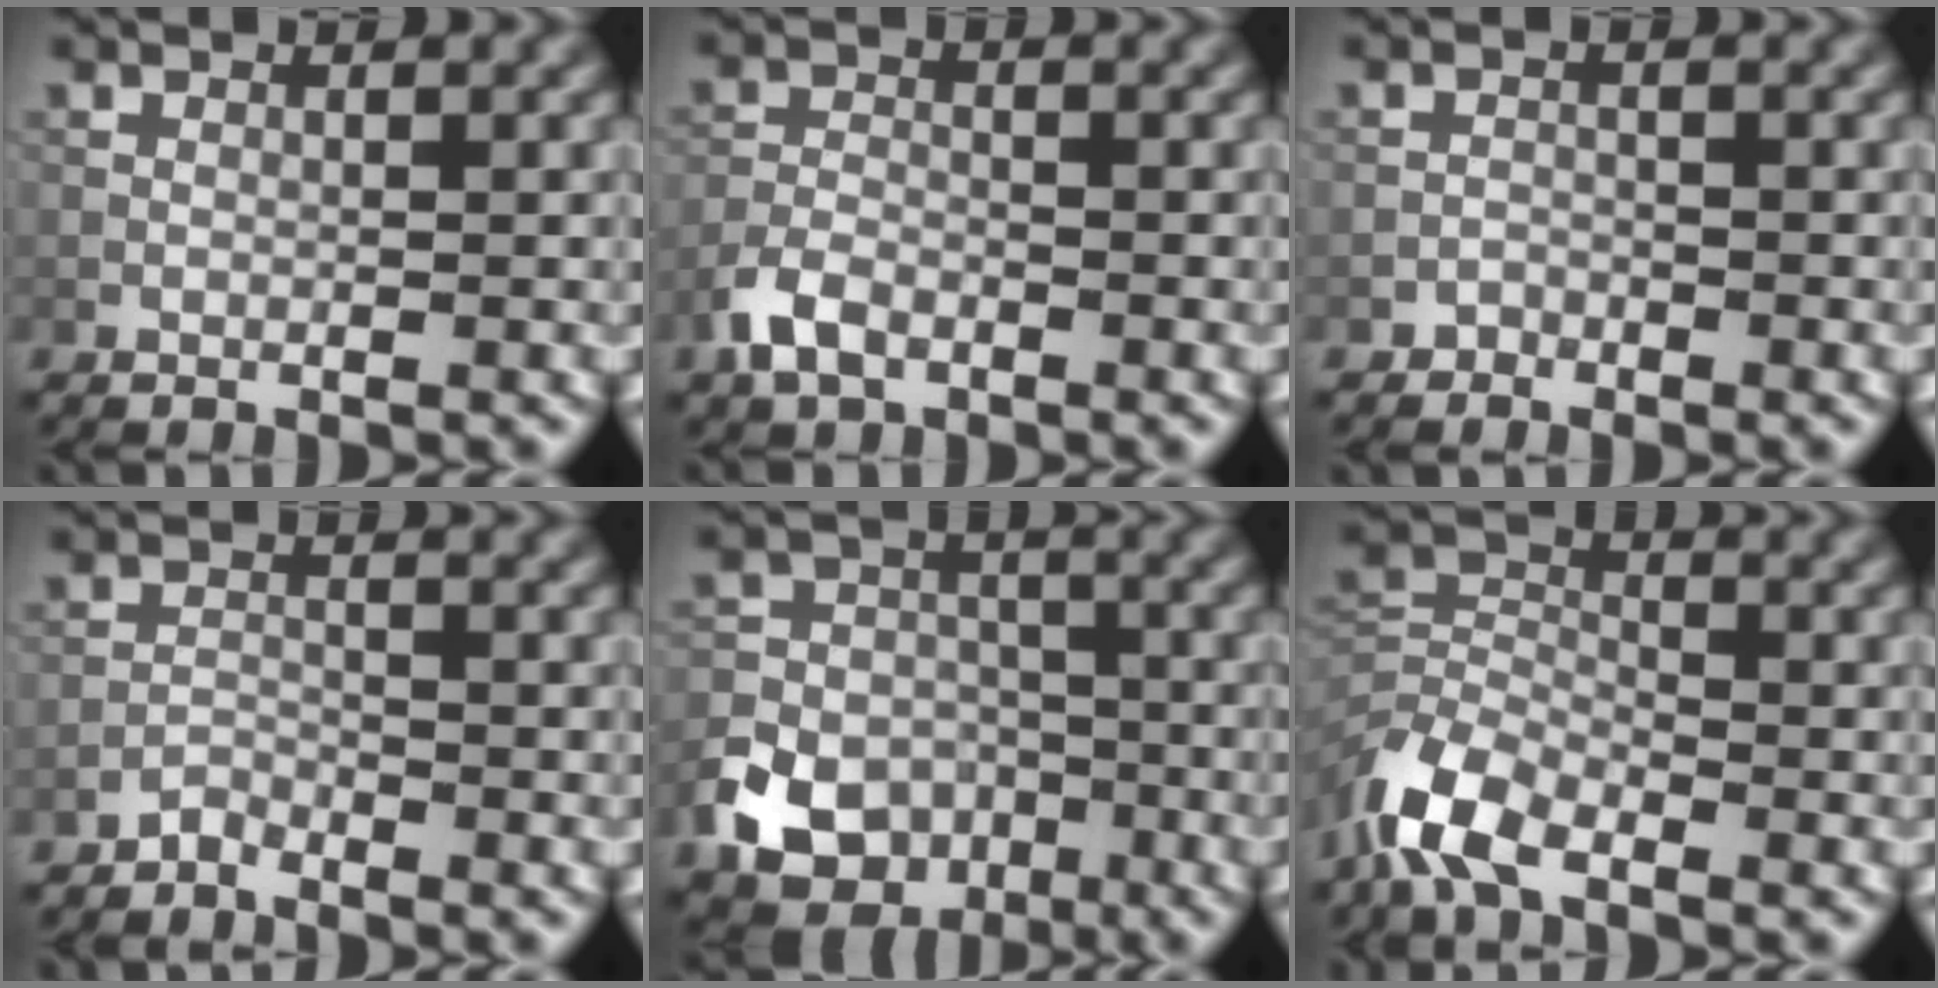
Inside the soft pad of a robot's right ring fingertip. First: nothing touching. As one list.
[{"total": 2.9, "force": [-1.8, 1.6, 1.6], "torque": [-0.036, 0.001, -0.044]}, {"total": 0.9, "force": [-0.7, 0.5, -0.2], "torque": [0.003, 0.005, -0.011]}, {"total": 1.1, "force": [-1.1, 0.3, 0.1], "torque": [-0.002, 0.005, -0.023]}, {"total": 8.4, "force": [-4.3, 6.4, 3.4], "torque": [-0.049, -0.010, -0.094]}, {"total": 7.0, "force": [-4.8, 3.2, 3.9], "torque": [-0.085, -0.005, -0.113]}]